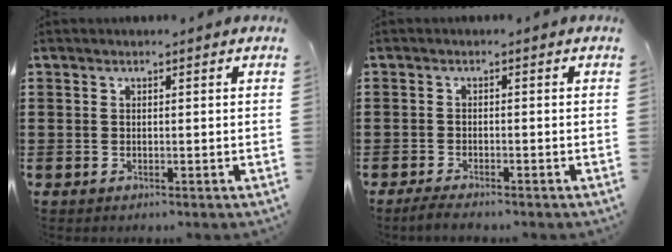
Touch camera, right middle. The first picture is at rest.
{"total": 1.8, "force": [-1.6, 0.1, 0.8], "torque": [-0.022, -0.001, -0.033]}